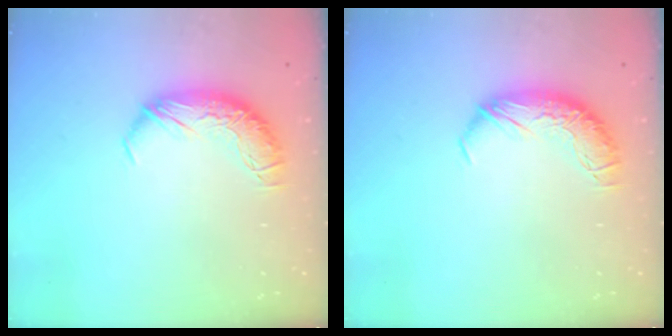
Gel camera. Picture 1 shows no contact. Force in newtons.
{"total": 0.0}